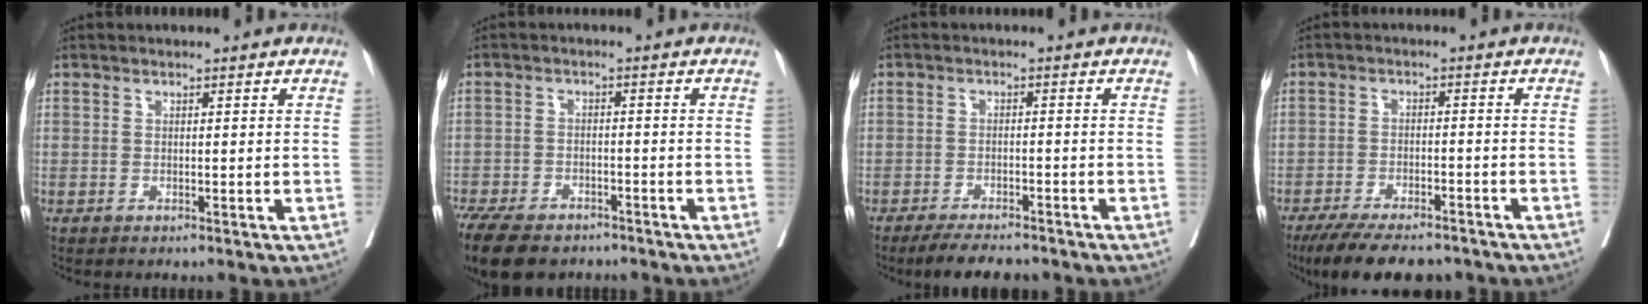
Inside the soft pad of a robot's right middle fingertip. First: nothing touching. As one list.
[{"total": 13.5, "force": [-10.0, 6.2, 6.4], "torque": [-0.154, -0.020, -0.153]}, {"total": 5.8, "force": [-5.1, 1.3, 2.4], "torque": [-0.039, -0.012, -0.082]}, {"total": 11.8, "force": [-9.9, 3.5, 5.4], "torque": [-0.086, -0.009, -0.148]}]